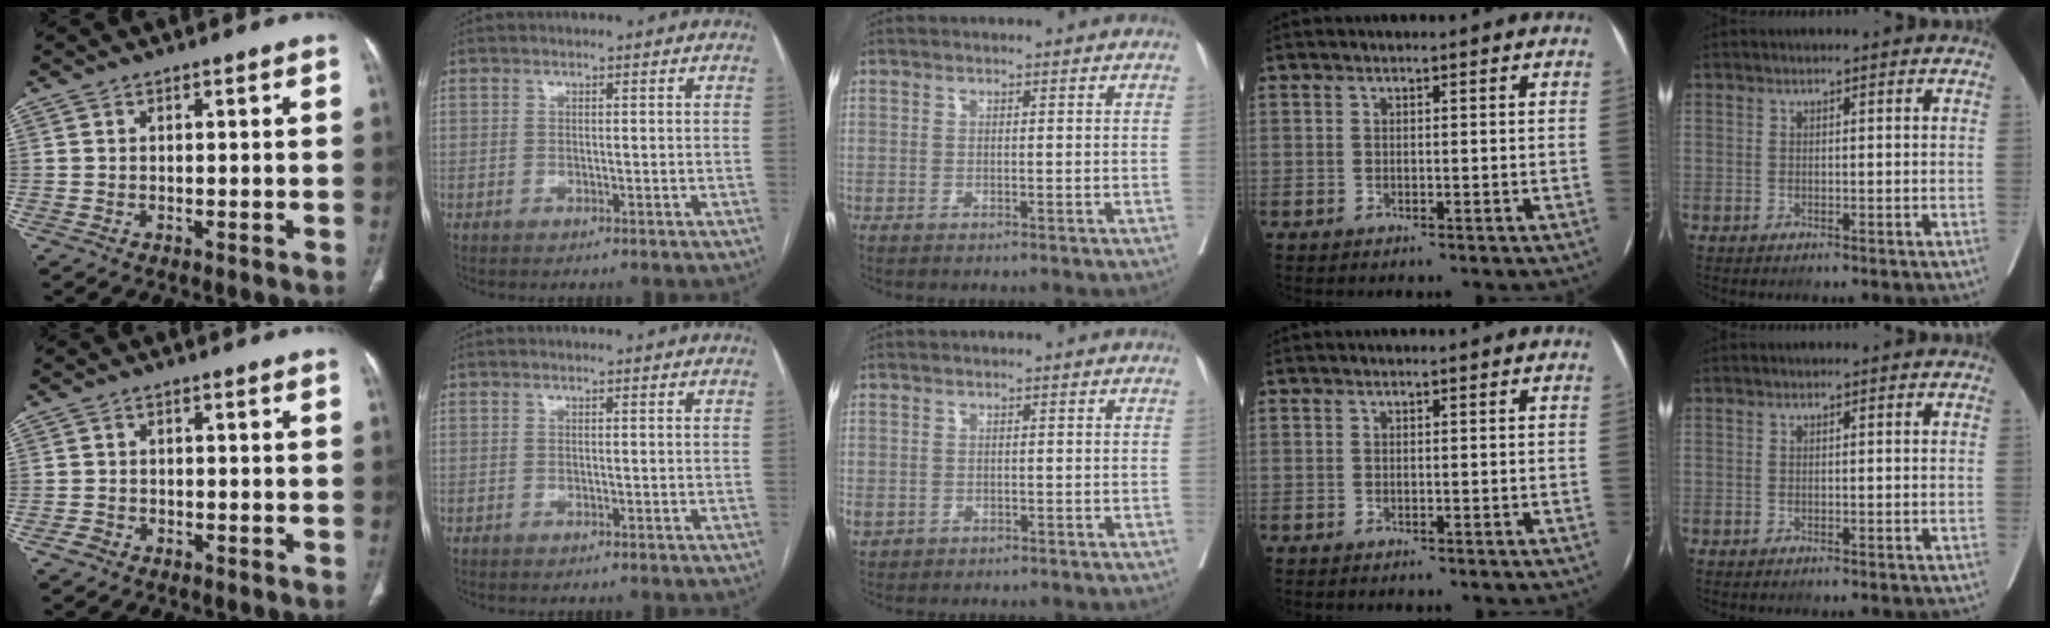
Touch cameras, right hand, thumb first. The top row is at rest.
{"thumb": {"total": 1.7, "force": [-1.1, 1.2, 0.4], "torque": [-0.011, 0.007, -0.022]}, "middle": {"total": 2.3, "force": [-0.5, 2.0, 1.0], "torque": [-0.026, 0.000, 0.002]}}